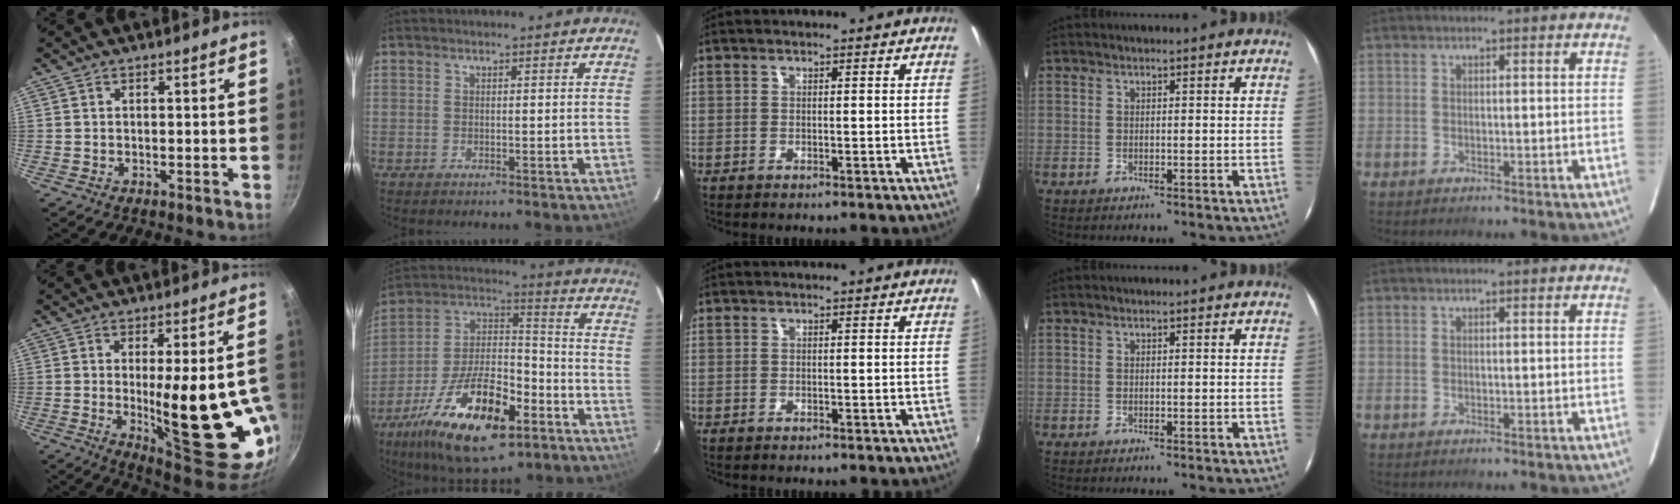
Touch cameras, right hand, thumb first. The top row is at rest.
{"thumb": {"total": 23.4, "force": [-2.9, 7.8, 21.9], "torque": [-0.266, -0.027, -0.015]}, "index": {"total": 22.9, "force": [-11.8, 9.7, 17.0], "torque": [-0.322, -0.013, -0.195]}, "middle": {"total": 0.5, "force": [-0.4, 0.3, 0.1], "torque": [-0.005, -0.003, -0.009]}}